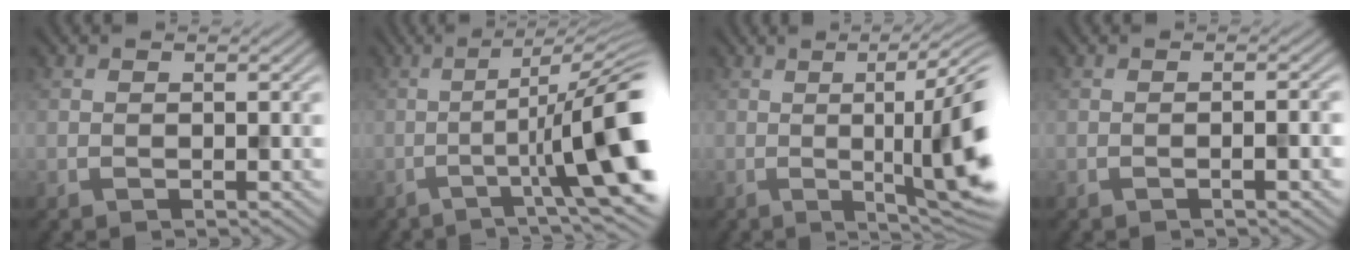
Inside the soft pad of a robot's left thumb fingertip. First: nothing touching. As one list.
[{"total": 13.3, "force": [-2.9, 2.1, 12.8], "torque": [-0.167, 0.009, -0.046]}, {"total": 12.6, "force": [-0.3, 2.6, 12.3], "torque": [-0.160, -0.004, 0.000]}, {"total": 2.1, "force": [-0.5, 0.4, 2.0], "torque": [-0.028, 0.005, -0.011]}]